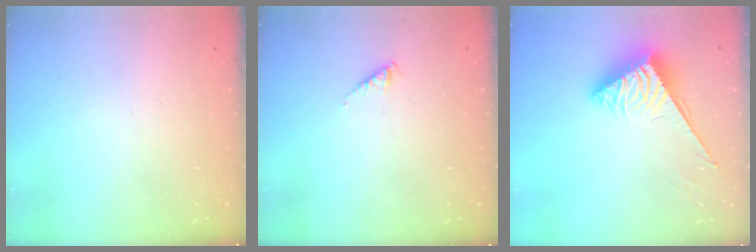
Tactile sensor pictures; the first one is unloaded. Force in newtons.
{"total": 2.3, "press": 2.3, "slide": 0.4}
{"total": 3.9, "press": 3.9, "slide": 0.5}